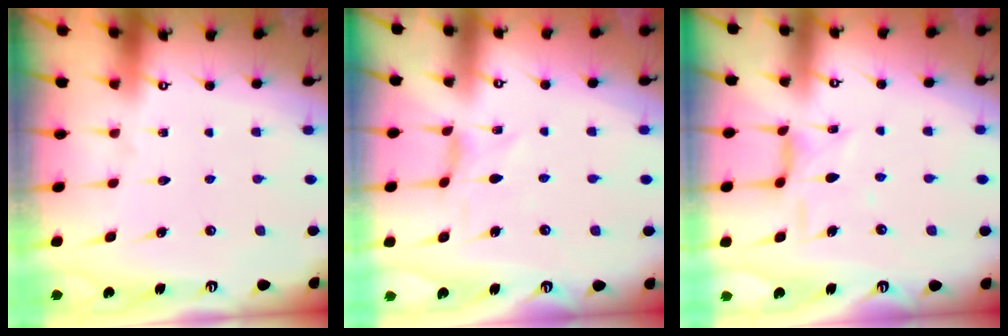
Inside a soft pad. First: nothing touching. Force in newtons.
{"total": 0.8, "press": 0.8, "slide": 0.2}
{"total": 6.9, "press": 6.9, "slide": 0.6}